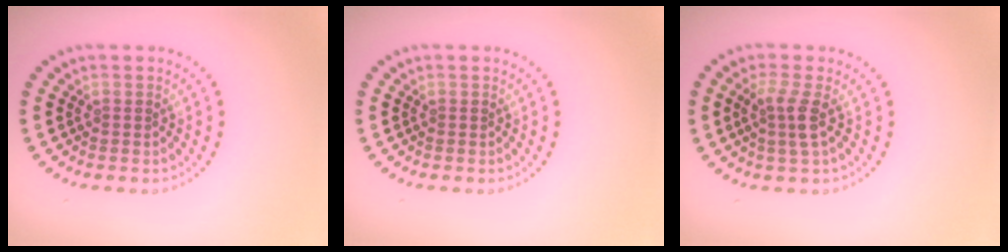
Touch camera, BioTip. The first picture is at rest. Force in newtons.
{"total": 0.0}
{"total": 2.2, "press": 1.8, "slide": 1.3}